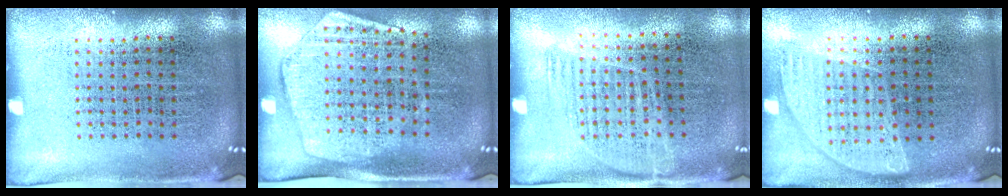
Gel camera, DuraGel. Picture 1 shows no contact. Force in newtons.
{"total": 1.8, "press": 1.5, "slide": 1.0}
{"total": 1.1, "press": 0.9, "slide": 0.6}
{"total": 0.8, "press": 0.8, "slide": 0.2}